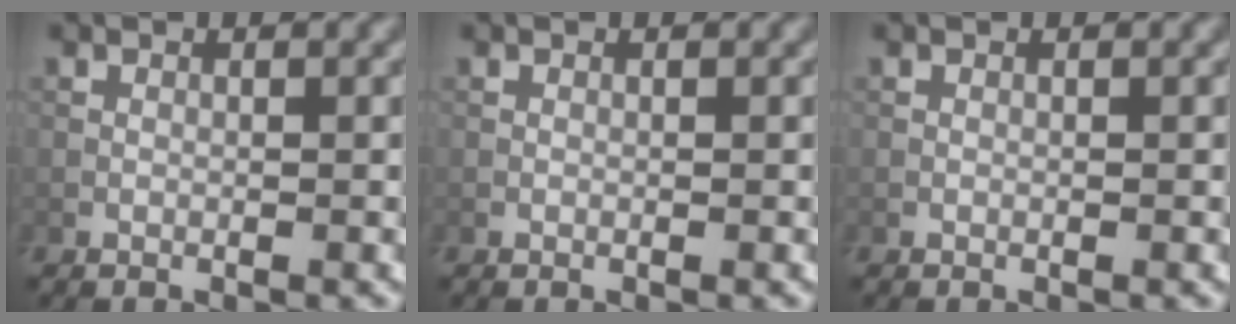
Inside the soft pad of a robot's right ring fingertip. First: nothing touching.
{"total": 0.0}
{"total": 0.0}